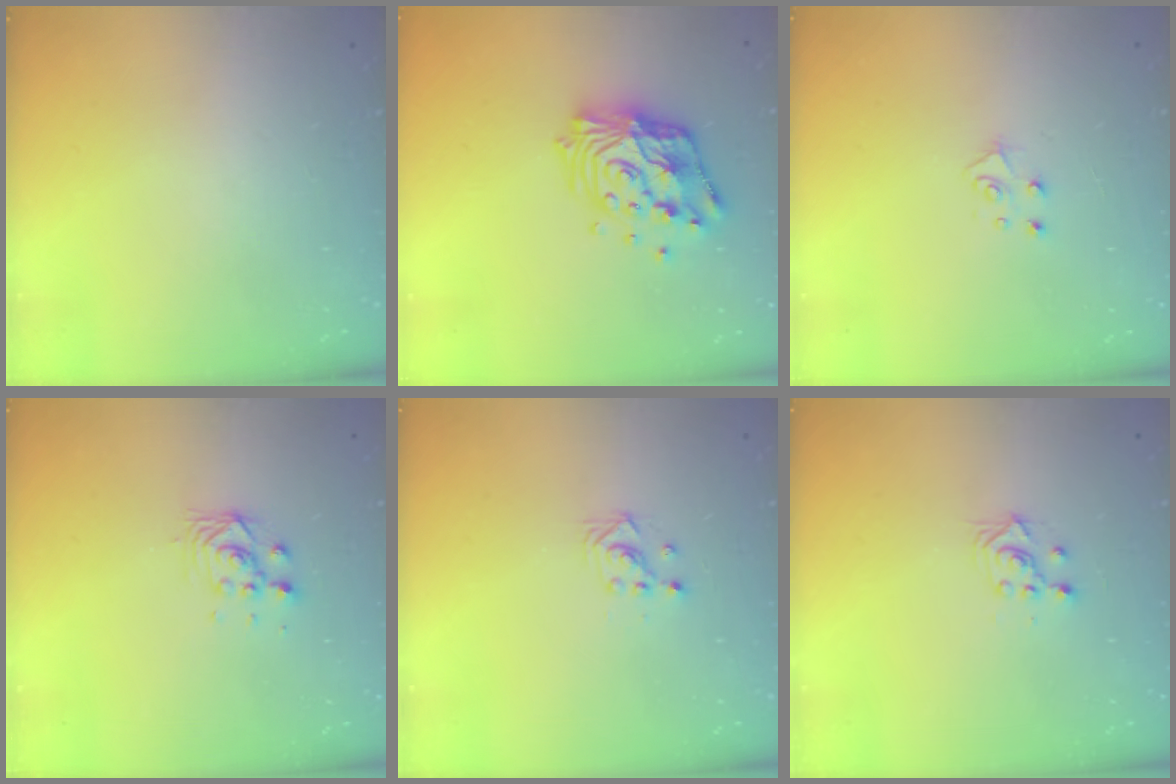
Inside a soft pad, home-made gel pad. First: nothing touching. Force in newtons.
{"total": 15.7, "press": 15.7, "slide": 1.4}
{"total": 5.1, "press": 5.1, "slide": 0.5}
{"total": 2.9, "press": 2.8, "slide": 0.8}
{"total": 2.9, "press": 2.9, "slide": 0.3}
{"total": 3.2, "press": 3.1, "slide": 0.9}